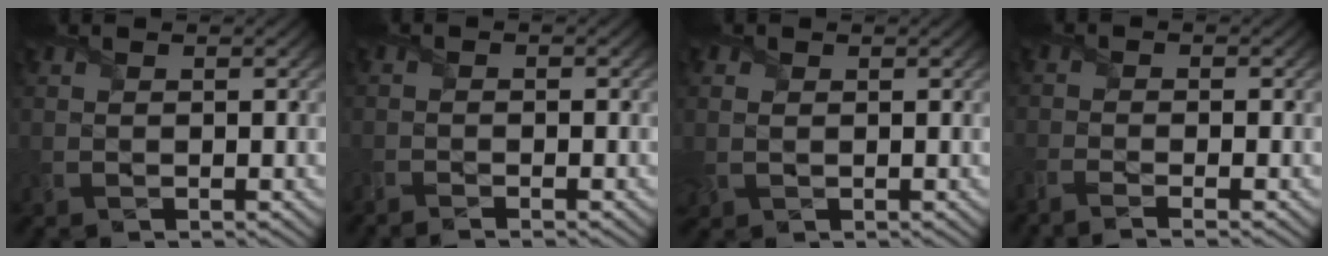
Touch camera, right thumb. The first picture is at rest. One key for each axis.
{"total": 1.6, "fx": -1.4, "fy": 0.0, "fz": 0.8, "tx": -0.018, "ty": -0.004, "tz": -0.027}
{"total": 1.7, "fx": 0.3, "fy": 1.5, "fz": 0.8, "tx": -0.029, "ty": 0.003, "tz": 0.009}
{"total": 2.9, "fx": -2.1, "fy": 0.0, "fz": 2.0, "tx": -0.044, "ty": -0.005, "tz": -0.051}